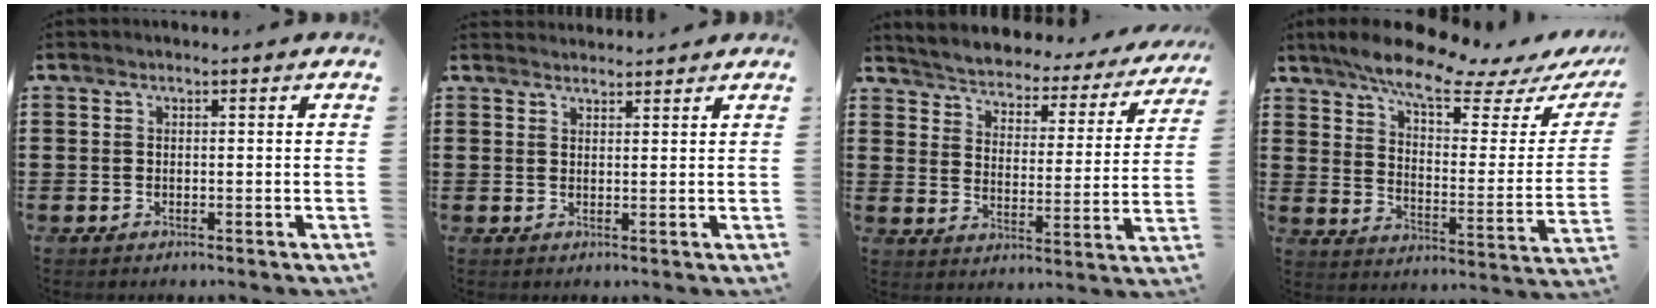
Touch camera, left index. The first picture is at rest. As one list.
[{"total": 2.0, "force": [1.9, 0.1, -0.2], "torque": [-0.002, -0.002, 0.038]}, {"total": 2.7, "force": [2.7, 0.1, 0.1], "torque": [-0.022, -0.033, 0.034]}, {"total": 10.4, "force": [8.2, 1.6, 6.1], "torque": [-0.129, -0.046, 0.137]}]